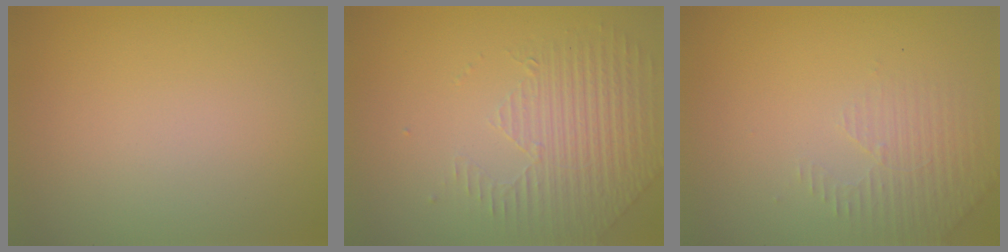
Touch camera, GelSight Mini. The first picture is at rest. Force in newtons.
{"total": 2.1, "press": 1.8, "slide": 1.0}
{"total": 2.3, "press": 2.2, "slide": 0.6}